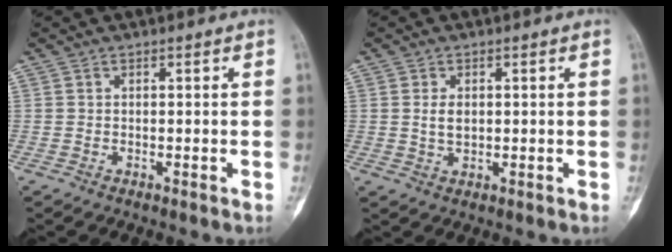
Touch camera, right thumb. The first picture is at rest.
{"total": 2.6, "force": [0.4, 1.6, 2.0], "torque": [-0.031, -0.004, 0.010]}